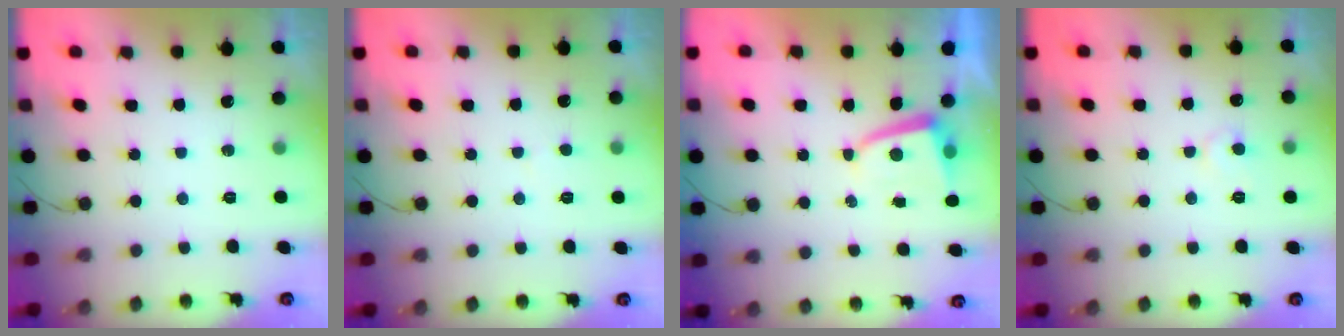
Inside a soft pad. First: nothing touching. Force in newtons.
{"total": 2.4, "press": 2.4, "slide": 0.2}
{"total": 2.6, "press": 2.6, "slide": 0.4}
{"total": 5.6, "press": 5.5, "slide": 0.5}